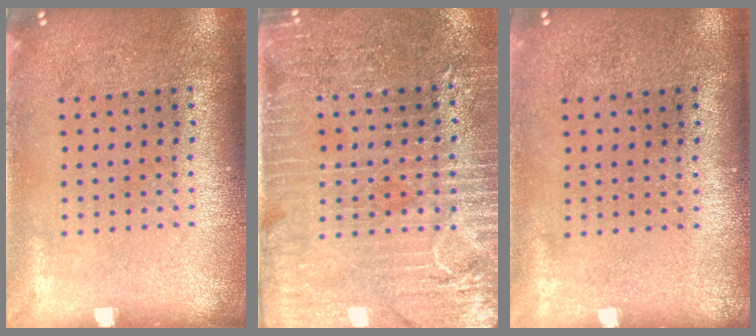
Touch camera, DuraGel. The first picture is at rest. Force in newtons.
{"total": 3.6, "press": 3.3, "slide": 1.3}
{"total": 0.0}